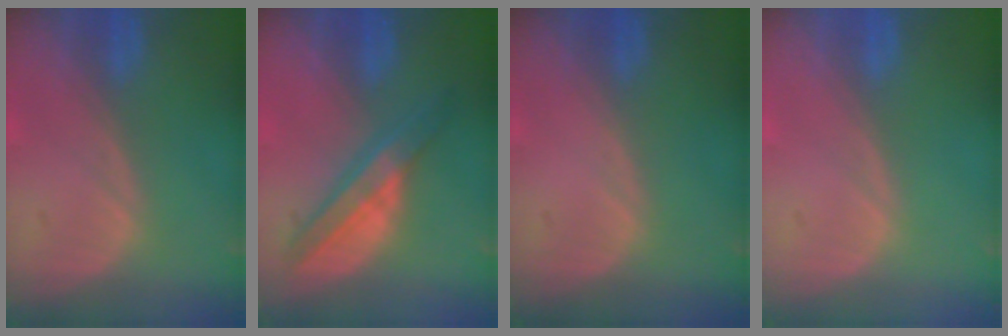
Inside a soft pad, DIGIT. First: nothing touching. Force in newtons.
{"total": 5.9, "press": 5.9, "slide": 0.1}
{"total": 0.0}
{"total": 0.0}